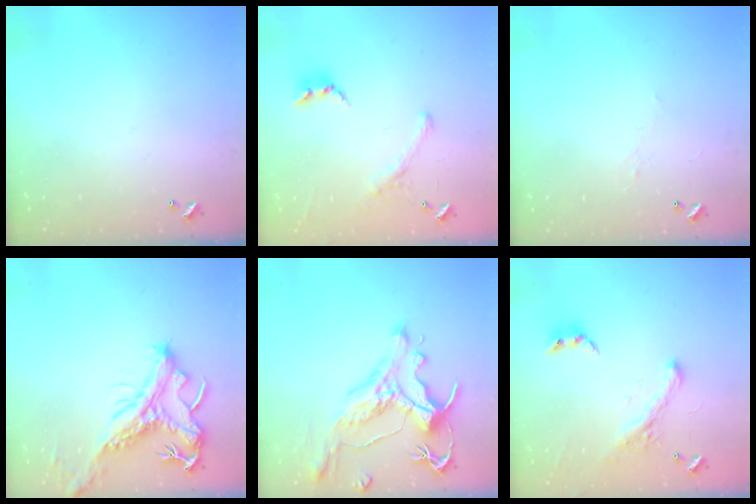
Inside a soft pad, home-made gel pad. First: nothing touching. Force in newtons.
{"total": 1.2, "press": 0.5, "slide": 1.1}
{"total": 2.2, "press": 2.0, "slide": 0.8}
{"total": 2.0, "press": 1.5, "slide": 1.3}
{"total": 1.7, "press": 1.2, "slide": 1.1}
{"total": 2.6, "press": 2.3, "slide": 1.3}